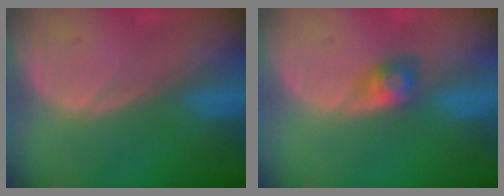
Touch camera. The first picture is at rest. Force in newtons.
{"total": 2.9, "press": 2.7, "slide": 1.2}